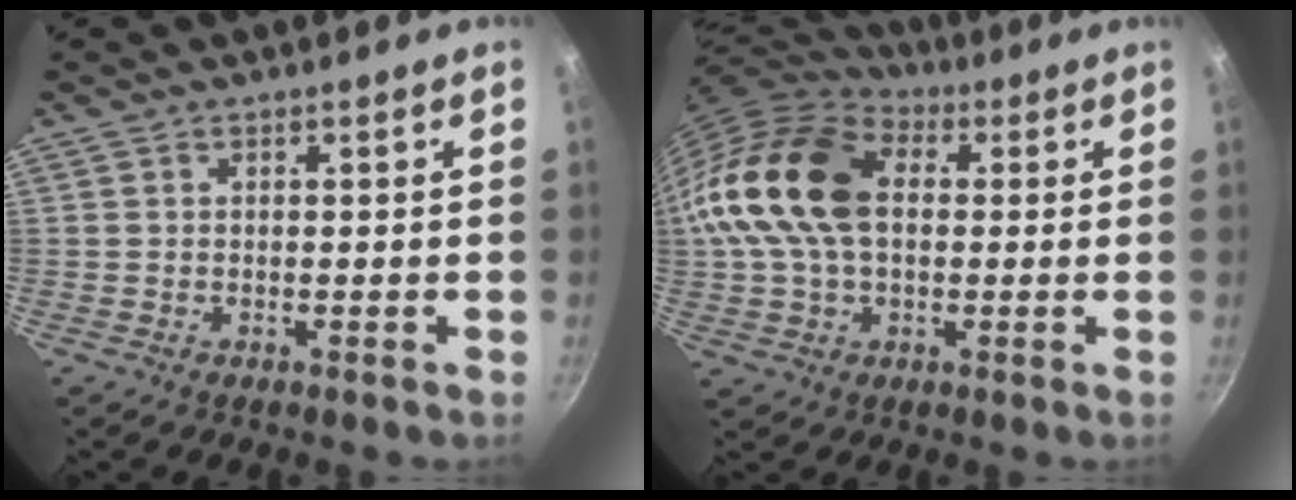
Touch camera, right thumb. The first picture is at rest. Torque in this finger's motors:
{"motor_torque": [0.07, 1.42, 0.49, -0.32, 0.54]}